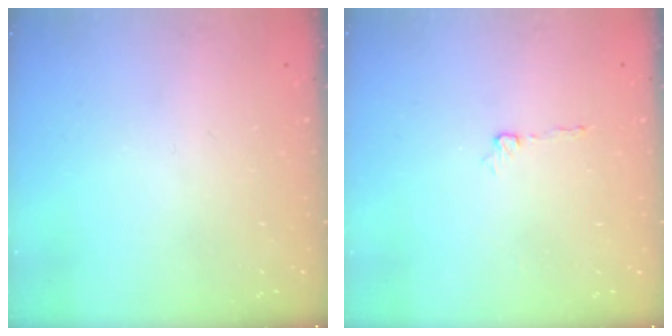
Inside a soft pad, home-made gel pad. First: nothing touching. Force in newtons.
{"total": 4.2, "press": 4.1, "slide": 0.4}